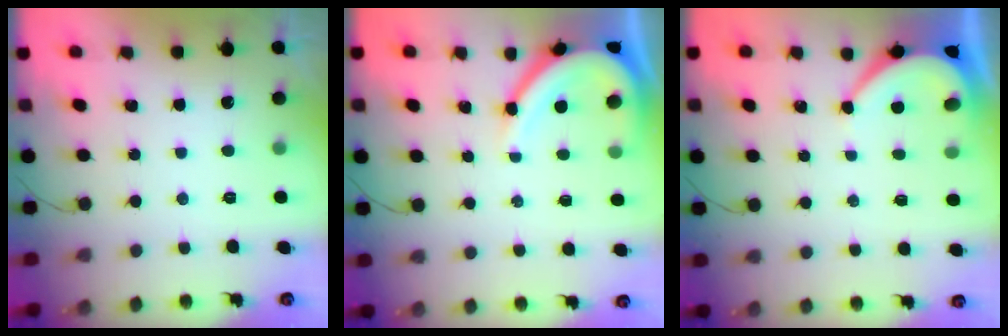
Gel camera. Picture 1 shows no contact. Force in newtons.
{"total": 10.7, "press": 10.7, "slide": 0.9}
{"total": 5.3, "press": 5.3, "slide": 0.4}